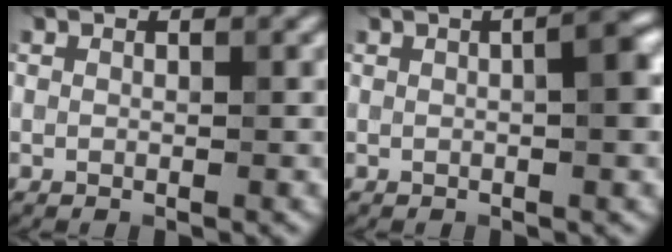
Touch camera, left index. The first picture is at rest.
{"total": 3.0, "force": [0.4, 0.7, 2.9], "torque": [-0.046, 0.012, 0.005]}